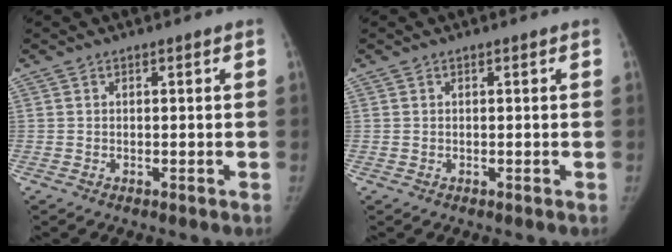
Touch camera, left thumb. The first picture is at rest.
{"total": 0.0}